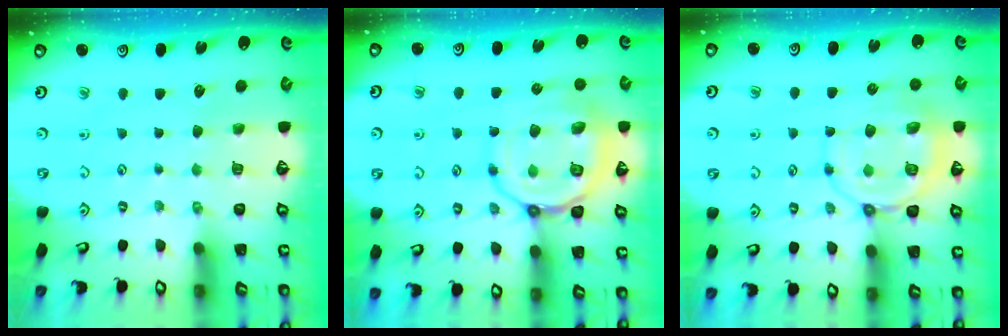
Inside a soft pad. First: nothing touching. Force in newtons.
{"total": 17.9, "press": 17.8, "slide": 1.8}
{"total": 11.5, "press": 11.5, "slide": 1.2}